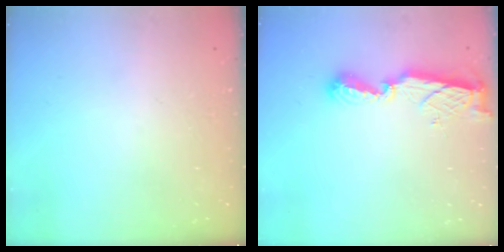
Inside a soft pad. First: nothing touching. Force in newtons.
{"total": 8.4, "press": 8.4, "slide": 0.8}